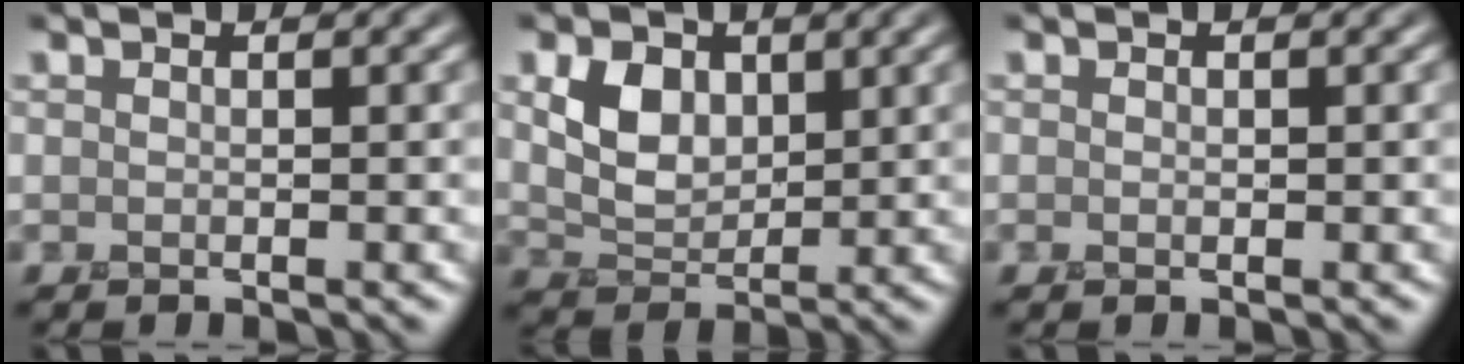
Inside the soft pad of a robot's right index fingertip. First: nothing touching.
{"total": 3.8, "force": [0.9, 2.7, 2.5], "torque": [-0.049, -0.006, 0.014]}
{"total": 0.0}